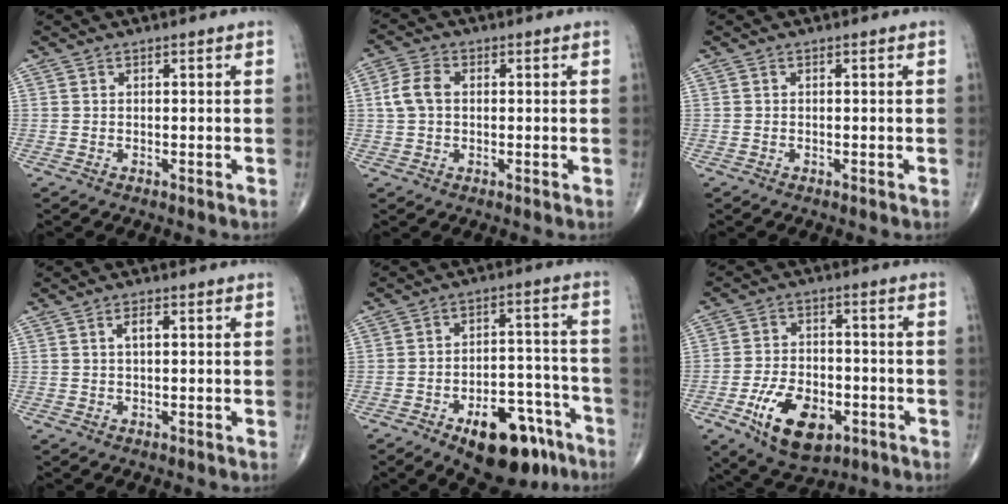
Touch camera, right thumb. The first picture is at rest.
{"total": 5.0, "force": [0.4, 3.4, 3.6], "torque": [-0.080, 0.014, 0.004]}
{"total": 0.0}
{"total": 2.2, "force": [0.6, 0.9, 1.9], "torque": [-0.035, 0.003, 0.010]}
{"total": 16.2, "force": [-9.5, 7.9, 10.4], "torque": [-0.117, 0.073, -0.131]}
{"total": 13.5, "force": [-5.6, 7.7, 9.5], "torque": [-0.145, 0.015, -0.087]}